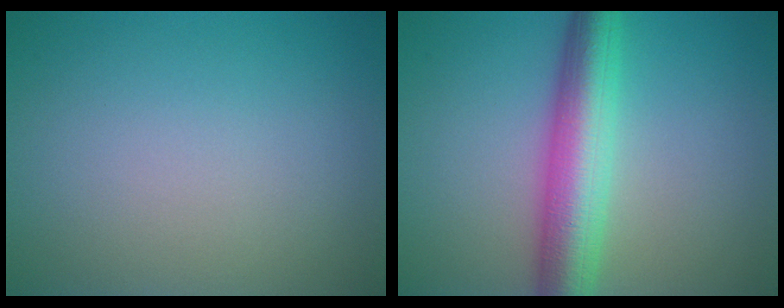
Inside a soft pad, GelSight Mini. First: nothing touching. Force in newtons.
{"total": 7.0, "press": 7.0, "slide": 0.2}